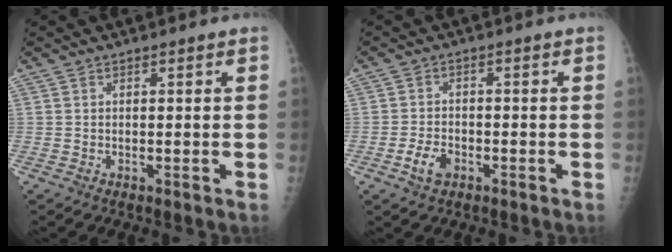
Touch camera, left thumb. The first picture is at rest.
{"total": 4.2, "force": [-2.1, 2.6, 2.5], "torque": [-0.043, 0.013, -0.037]}